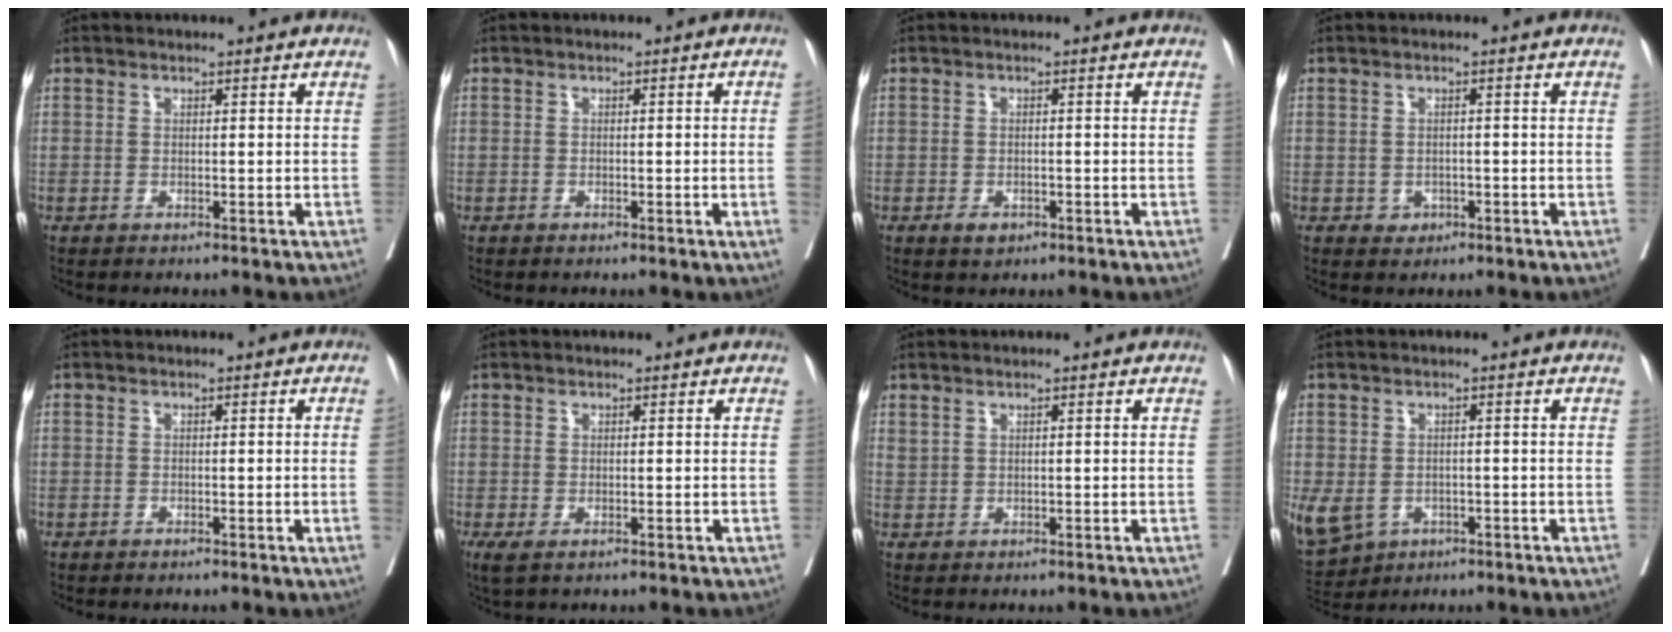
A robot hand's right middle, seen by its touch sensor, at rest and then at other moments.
{"total": 1.8, "force": [-0.4, -0.2, 1.7], "torque": [-0.025, 0.004, -0.003]}
{"total": 2.1, "force": [-1.1, 1.3, 1.3], "torque": [-0.018, 0.002, -0.009]}
{"total": 2.0, "force": [-0.8, 1.7, 0.7], "torque": [-0.005, 0.006, -0.005]}
{"total": 1.0, "force": [-0.3, -0.1, 0.9], "torque": [-0.014, 0.003, -0.004]}
{"total": 2.2, "force": [-0.8, 1.0, 1.9], "torque": [-0.039, -0.009, -0.008]}
{"total": 0.9, "force": [0.8, 0.3, 0.2], "torque": [-0.004, 0.007, 0.020]}
{"total": 17.3, "force": [-6.6, 13.9, 7.9], "torque": [-0.248, -0.012, -0.086]}